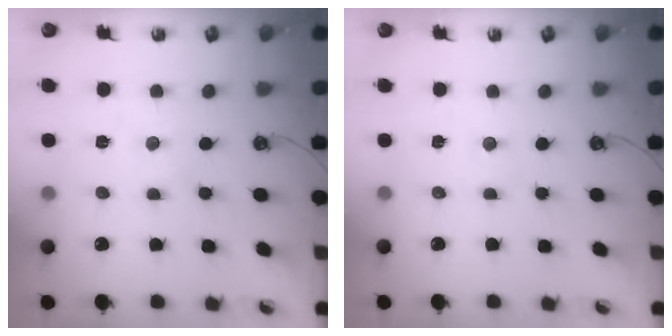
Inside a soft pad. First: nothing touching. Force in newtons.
{"total": 2.0, "press": 1.9, "slide": 0.3}